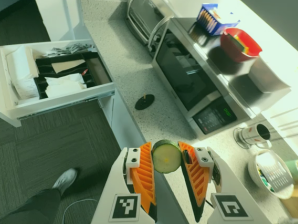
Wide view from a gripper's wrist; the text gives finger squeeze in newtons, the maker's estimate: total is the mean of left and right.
{"total": 8.5, "left": 8.4, "right": 8.5}